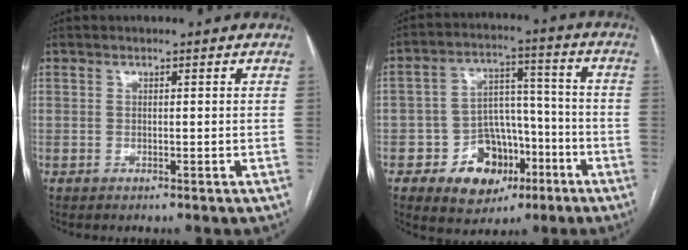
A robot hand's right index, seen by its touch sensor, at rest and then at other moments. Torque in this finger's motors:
{"motor_torque": [0.20, -0.15, -0.39, -0.09]}